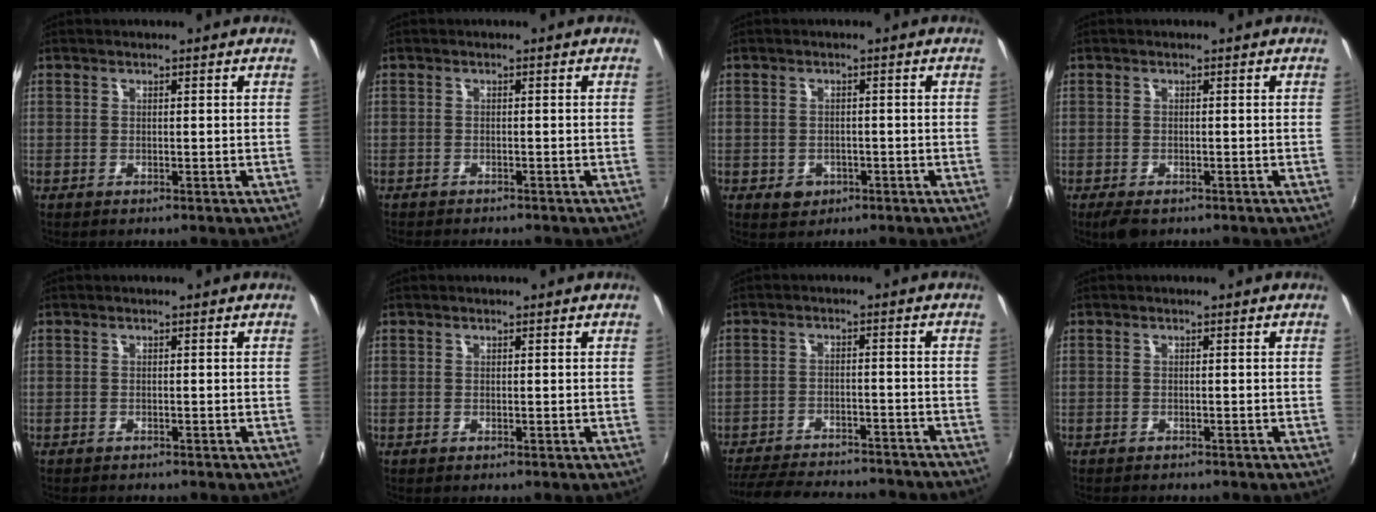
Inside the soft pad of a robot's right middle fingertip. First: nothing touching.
{"total": 2.6, "force": [-2.5, 0.5, 0.7], "torque": [-0.024, -0.014, -0.042]}
{"total": 3.1, "force": [-1.3, 2.6, 1.0], "torque": [-0.025, -0.001, -0.014]}
{"total": 3.7, "force": [-2.4, 1.7, 2.3], "torque": [-0.048, -0.016, -0.040]}
{"total": 1.2, "force": [-1.2, 0.3, 0.2], "torque": [-0.009, -0.007, -0.019]}
{"total": 0.0}
{"total": 24.0, "force": [-21.2, 5.9, 9.7], "torque": [-0.196, -0.012, -0.276]}
{"total": 1.8, "force": [-1.7, 0.3, 0.4], "torque": [-0.015, -0.011, -0.027]}